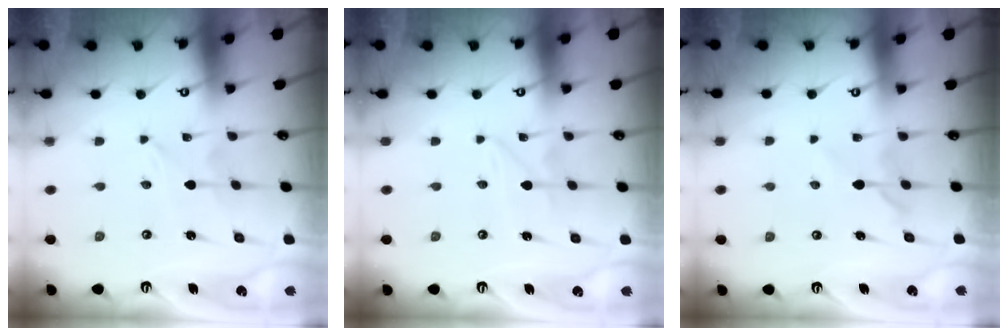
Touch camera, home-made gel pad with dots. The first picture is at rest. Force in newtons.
{"total": 1.2, "press": 1.2, "slide": 0.1}
{"total": 5.3, "press": 5.2, "slide": 0.5}